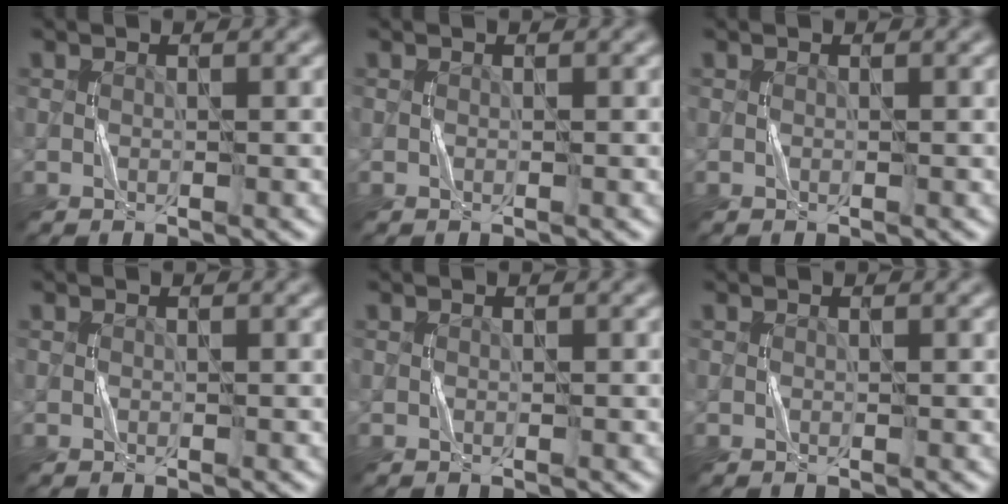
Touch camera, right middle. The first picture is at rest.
{"total": 0.0}
{"total": 0.0}
{"total": 0.0}
{"total": 0.0}
{"total": 0.0}